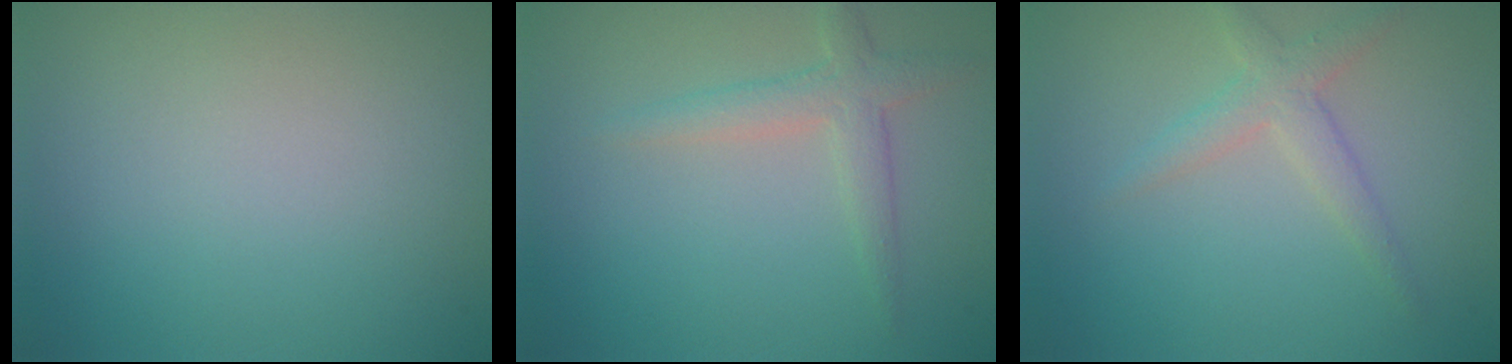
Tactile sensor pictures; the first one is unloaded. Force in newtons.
{"total": 2.5, "press": 2.5, "slide": 0.1}
{"total": 2.3, "press": 2.3, "slide": 0.1}